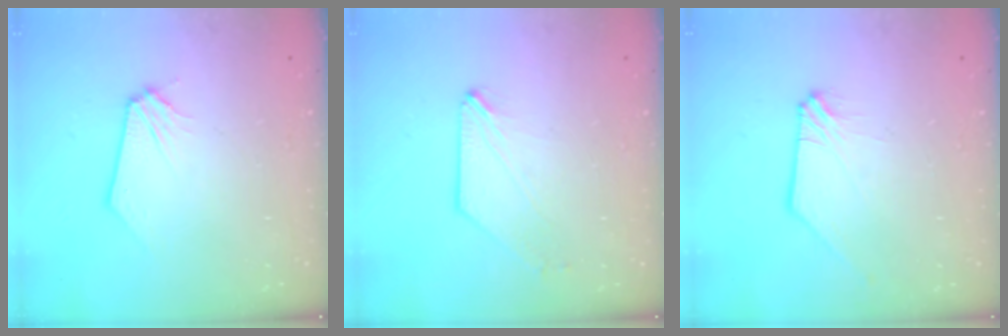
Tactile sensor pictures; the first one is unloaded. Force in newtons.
{"total": 0.7, "press": 0.7, "slide": 0.1}
{"total": 0.5, "press": 0.5, "slide": 0.2}